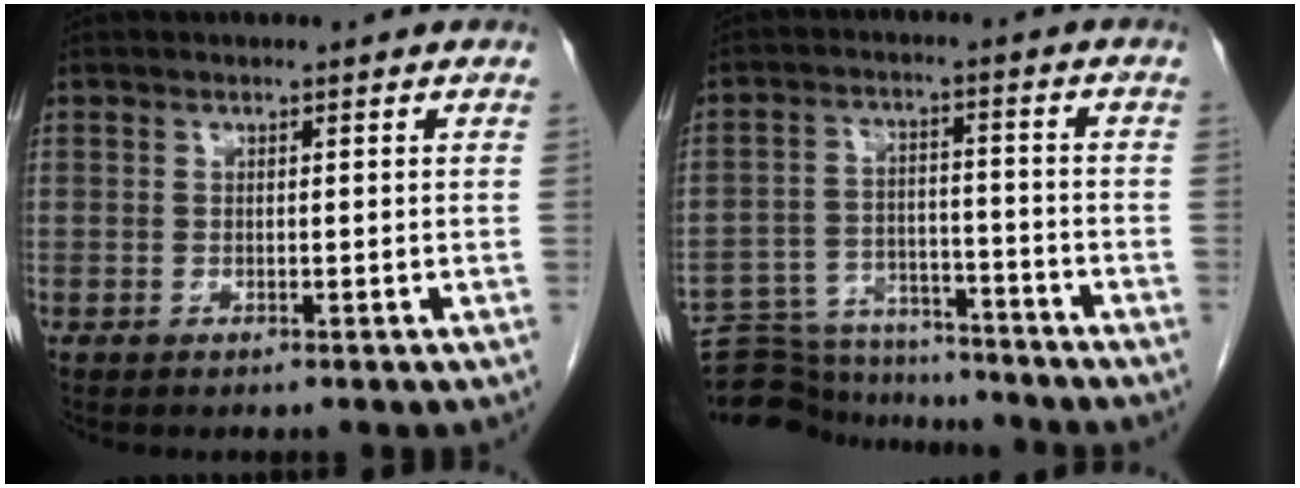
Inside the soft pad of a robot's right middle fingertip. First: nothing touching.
{"total": 14.9, "force": [-14.2, 3.5, 2.6], "torque": [-0.050, 0.023, -0.210]}